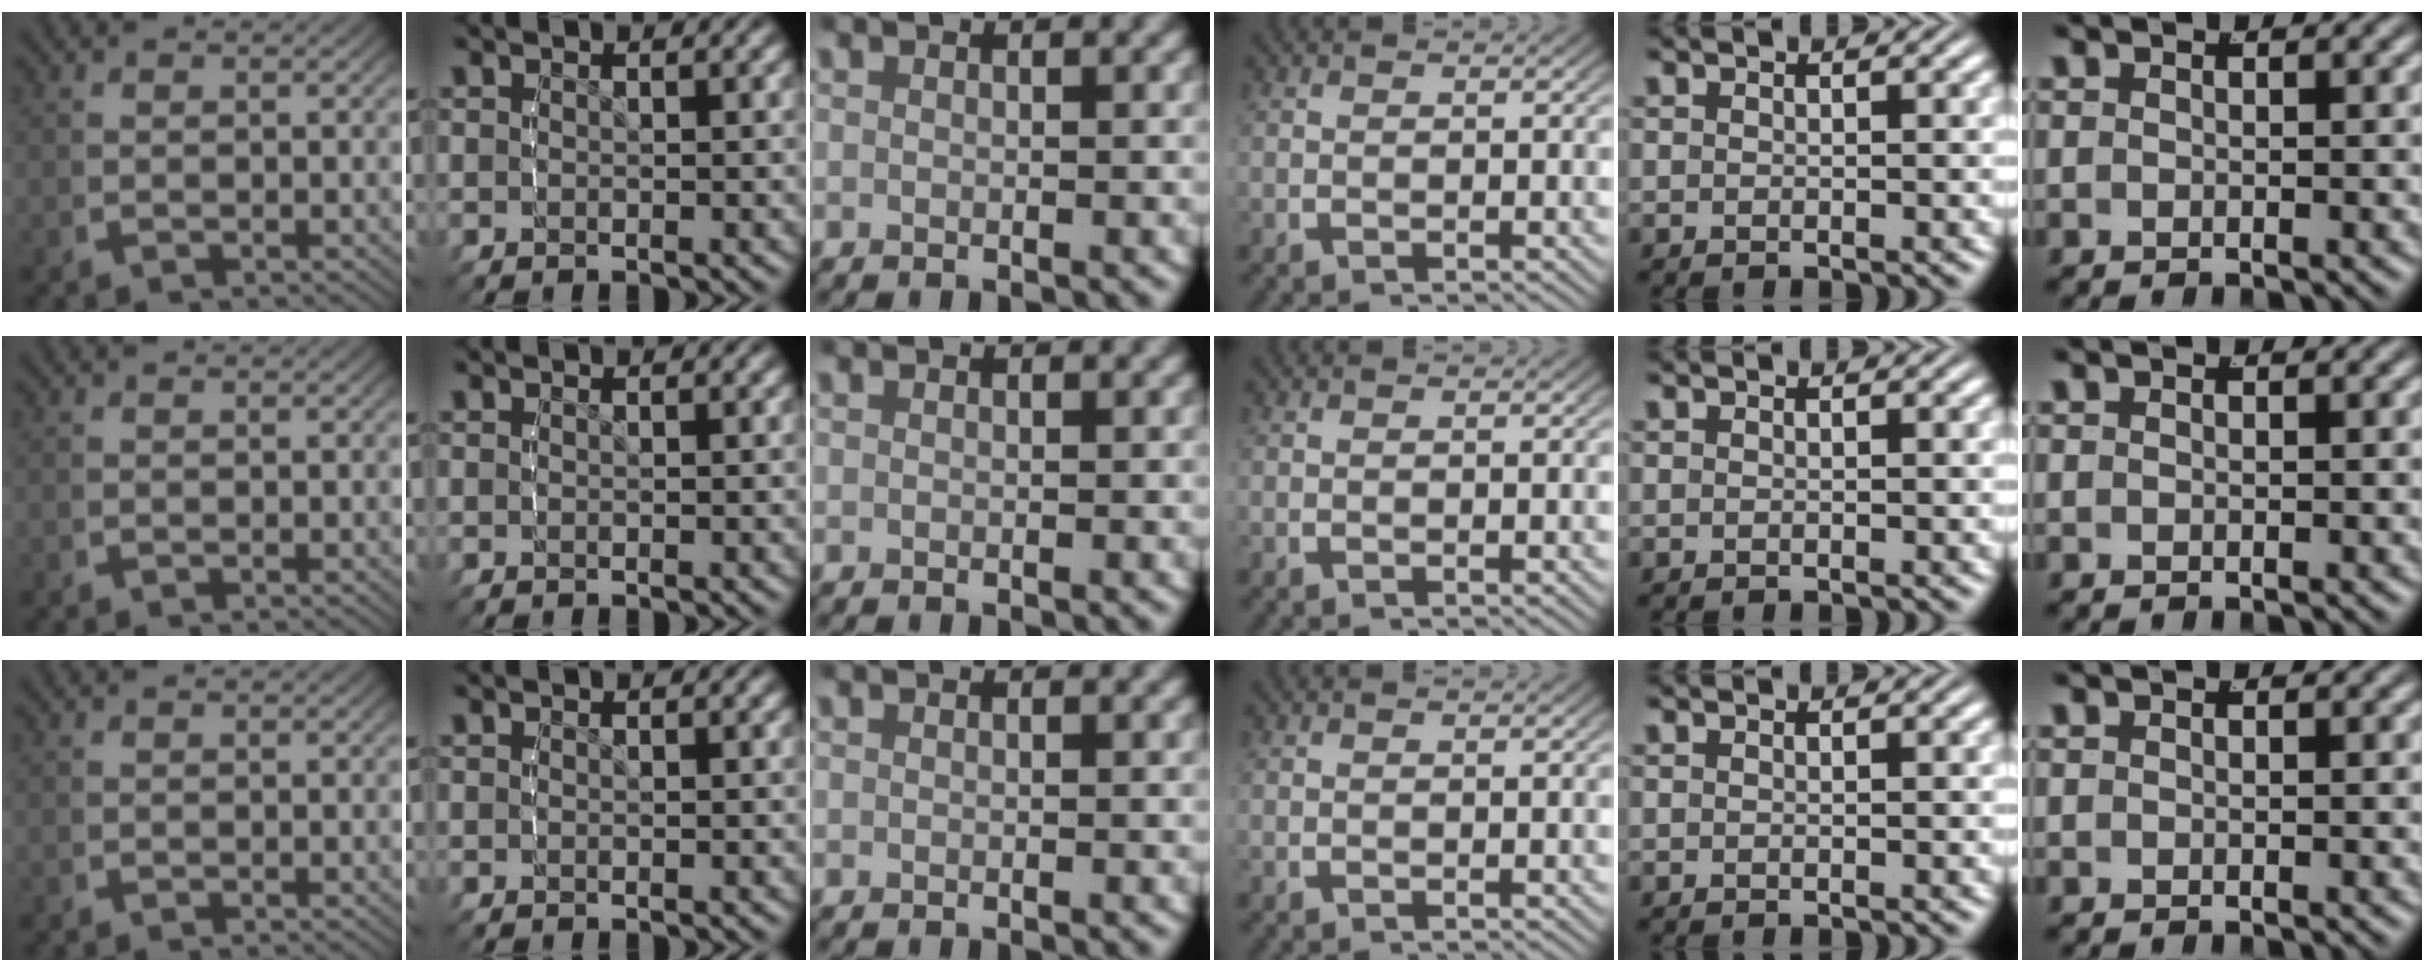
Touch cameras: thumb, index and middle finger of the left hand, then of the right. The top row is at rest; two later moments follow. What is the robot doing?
{"motion": "lift_and_place", "object": "bottle"}